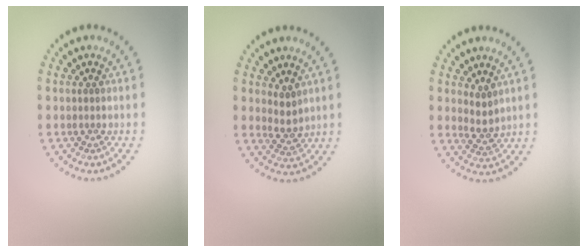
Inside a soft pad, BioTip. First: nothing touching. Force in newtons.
{"total": 1.7, "press": 1.3, "slide": 1.1}
{"total": 1.7, "press": 1.3, "slide": 1.0}